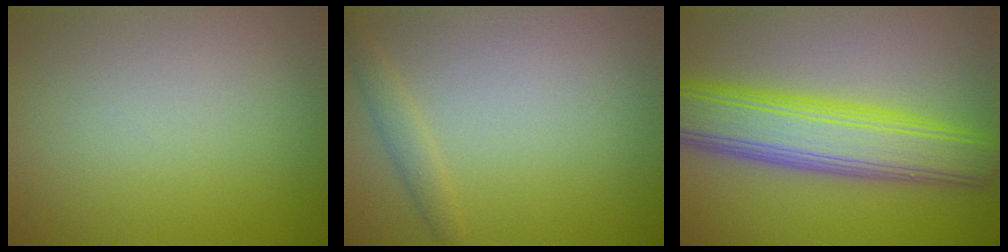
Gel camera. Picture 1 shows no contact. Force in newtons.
{"total": 1.3, "press": 1.3, "slide": 0.1}
{"total": 8.4, "press": 8.3, "slide": 0.6}